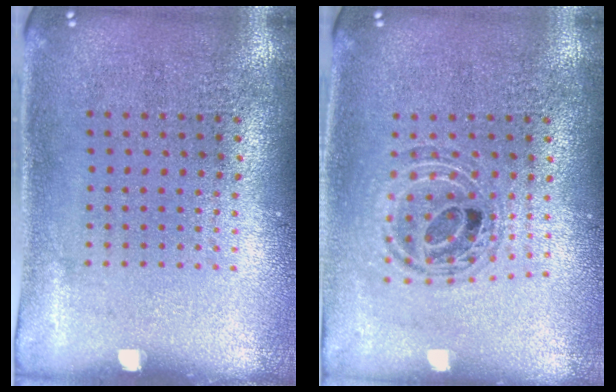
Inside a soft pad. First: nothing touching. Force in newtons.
{"total": 0.9, "press": 0.9, "slide": 0.2}